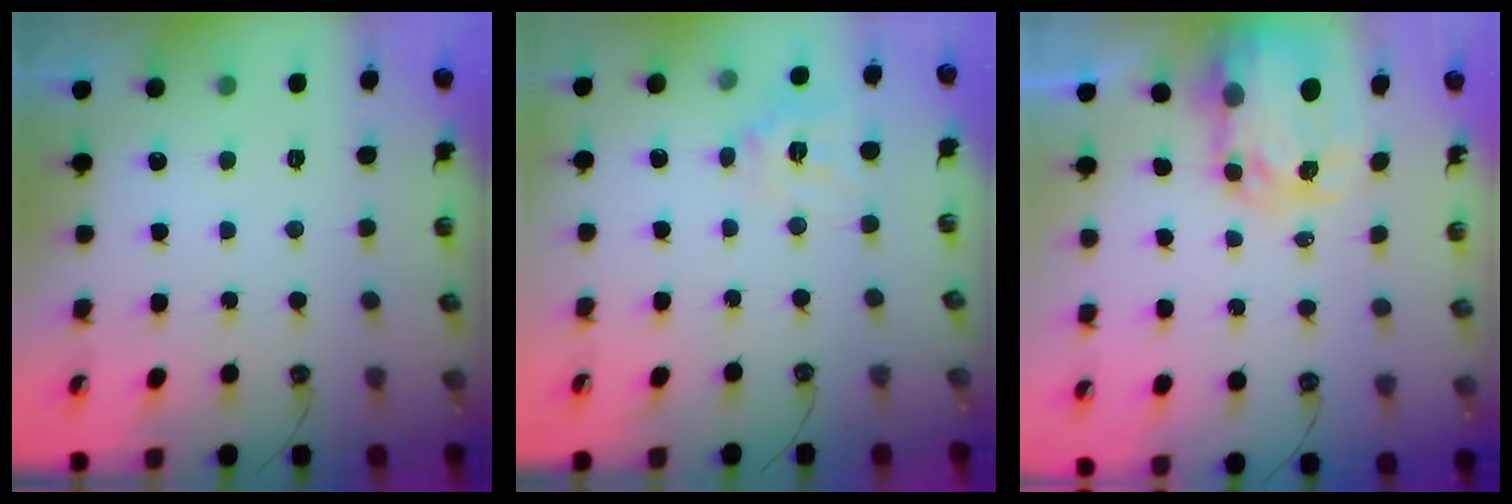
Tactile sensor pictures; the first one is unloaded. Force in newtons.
{"total": 10.7, "press": 10.7, "slide": 1.2}
{"total": 6.1, "press": 6.1, "slide": 0.5}